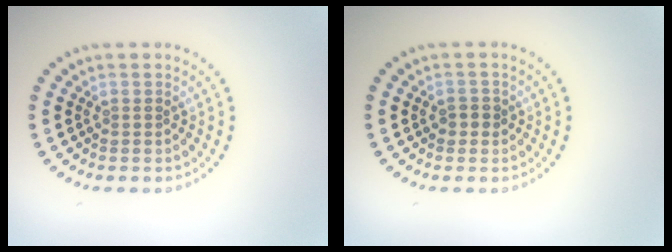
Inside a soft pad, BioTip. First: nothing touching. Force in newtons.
{"total": 1.3, "press": 1.2, "slide": 0.4}